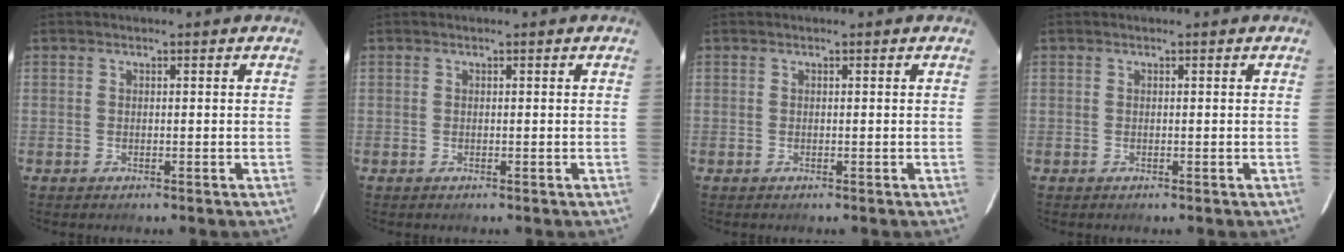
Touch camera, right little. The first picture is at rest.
{"total": 0.0}
{"total": 0.0}
{"total": 0.0}